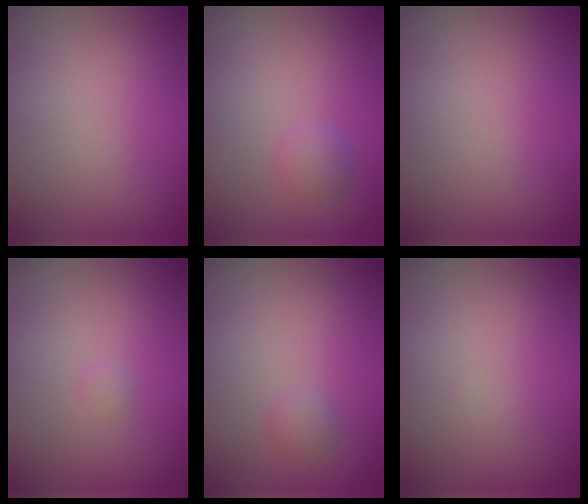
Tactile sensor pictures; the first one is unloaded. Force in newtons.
{"total": 1.4, "press": 1.4, "slide": 0.1}
{"total": 0.0}
{"total": 0.5, "press": 0.5, "slide": 0.0}
{"total": 0.8, "press": 0.8, "slide": 0.0}
{"total": 0.0}